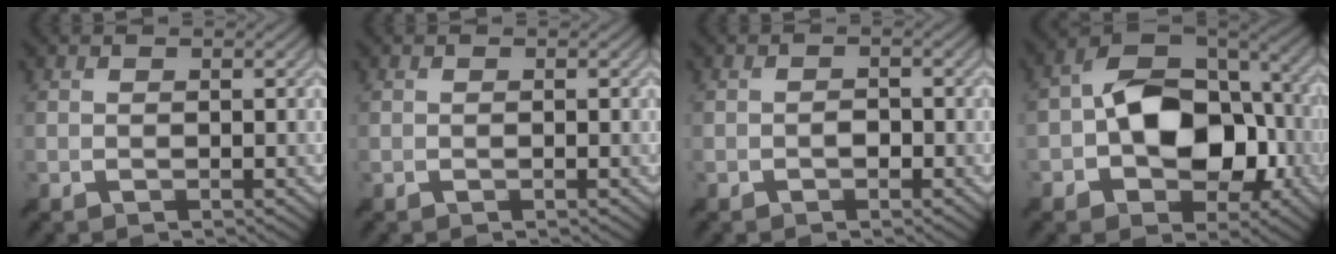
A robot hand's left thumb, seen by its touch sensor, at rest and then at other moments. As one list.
[{"total": 0.0}, {"total": 1.1, "force": [-0.6, 0.8, 0.6], "torque": [-0.011, 0.002, -0.013]}, {"total": 13.0, "force": [-2.0, 8.6, 9.5], "torque": [-0.154, 0.008, -0.047]}]